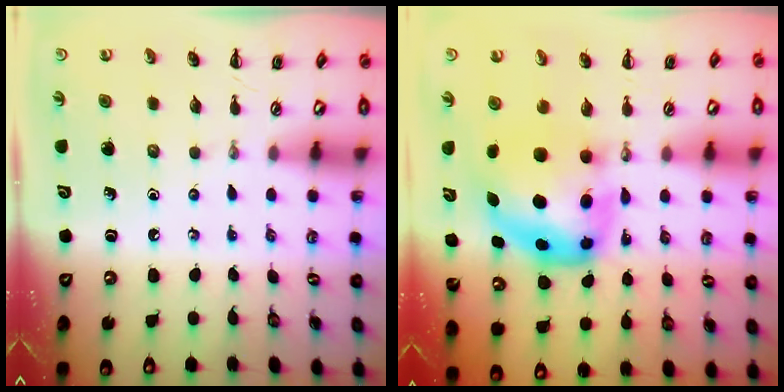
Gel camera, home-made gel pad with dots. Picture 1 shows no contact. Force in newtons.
{"total": 7.9, "press": 7.7, "slide": 1.8}